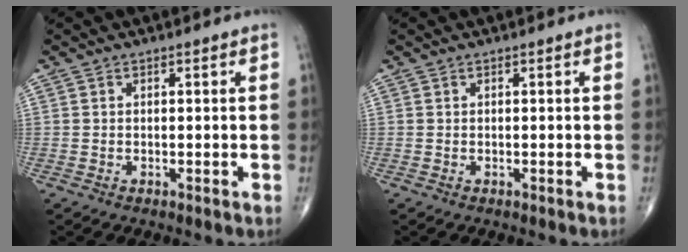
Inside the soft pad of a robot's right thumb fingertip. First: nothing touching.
{"total": 0.0}